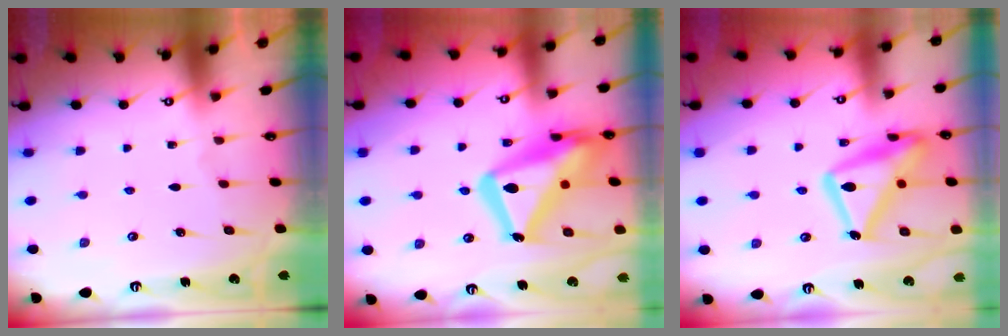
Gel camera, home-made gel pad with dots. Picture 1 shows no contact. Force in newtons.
{"total": 21.2, "press": 21.1, "slide": 2.1}
{"total": 20.4, "press": 20.4, "slide": 1.5}